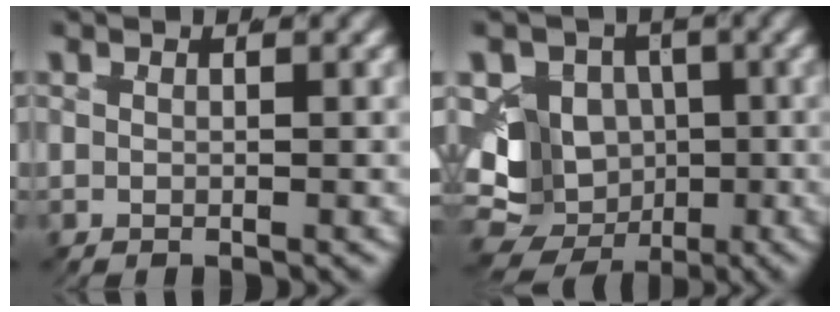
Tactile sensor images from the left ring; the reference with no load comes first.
{"total": 16.9, "force": [-4.8, 14.8, 6.6], "torque": [-0.141, -0.073, -0.083]}